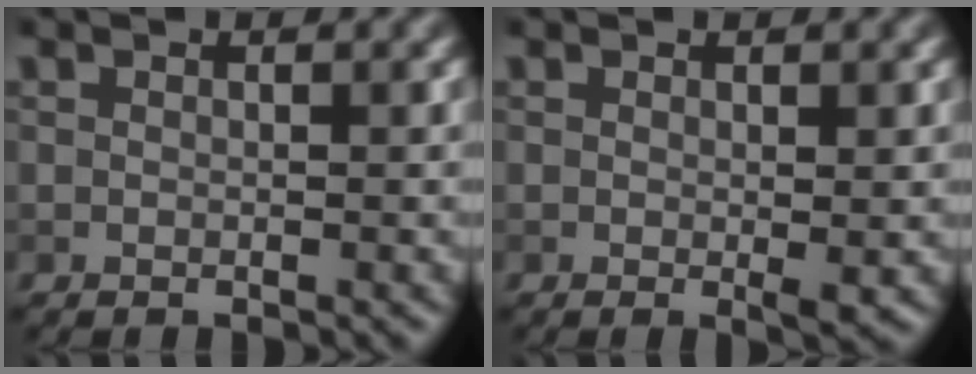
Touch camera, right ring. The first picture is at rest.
{"total": 1.3, "force": [0.0, 0.1, 1.3], "torque": [-0.020, 0.000, 0.003]}